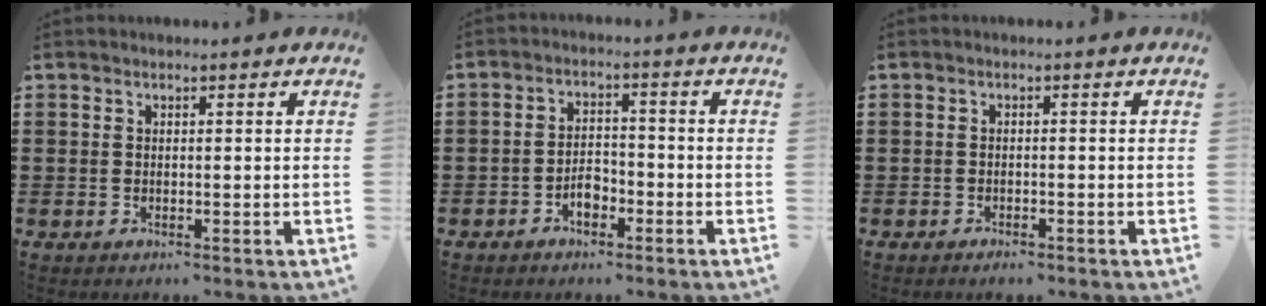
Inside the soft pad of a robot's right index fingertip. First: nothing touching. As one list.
[{"total": 3.4, "force": [-2.0, 1.9, 2.0], "torque": [-0.038, 0.006, -0.040]}, {"total": 1.0, "force": [-1.0, -0.1, 0.1], "torque": [-0.004, -0.003, -0.020]}]